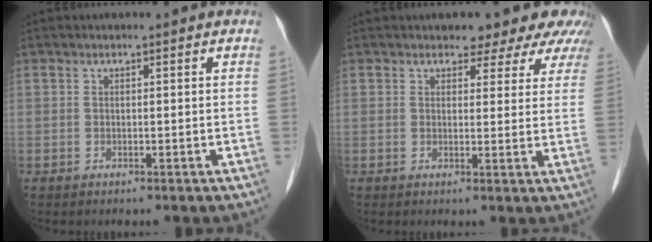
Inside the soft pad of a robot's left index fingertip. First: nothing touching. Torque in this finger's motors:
{"motor_torque": [1.07, -0.70, 0.15, 0.02]}